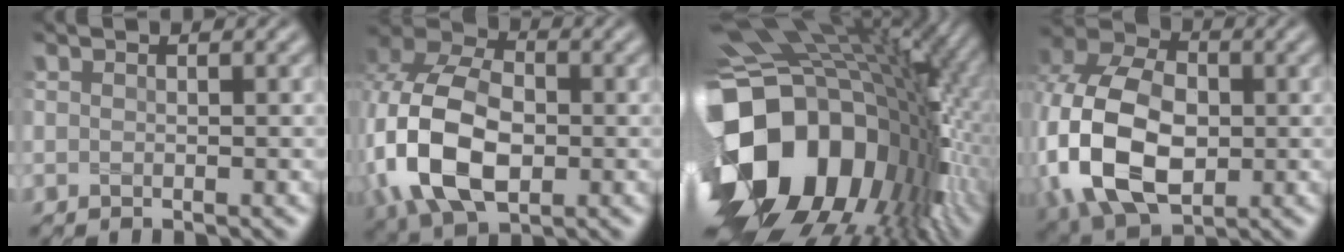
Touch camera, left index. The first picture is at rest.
{"total": 13.5, "force": [-2.2, 9.1, 9.6], "torque": [-0.233, -0.015, -0.050]}
{"total": 19.8, "force": [-2.6, 13.2, 14.5], "torque": [-0.297, -0.025, -0.039]}
{"total": 15.2, "force": [-2.0, 10.5, 10.8], "torque": [-0.250, -0.018, -0.035]}